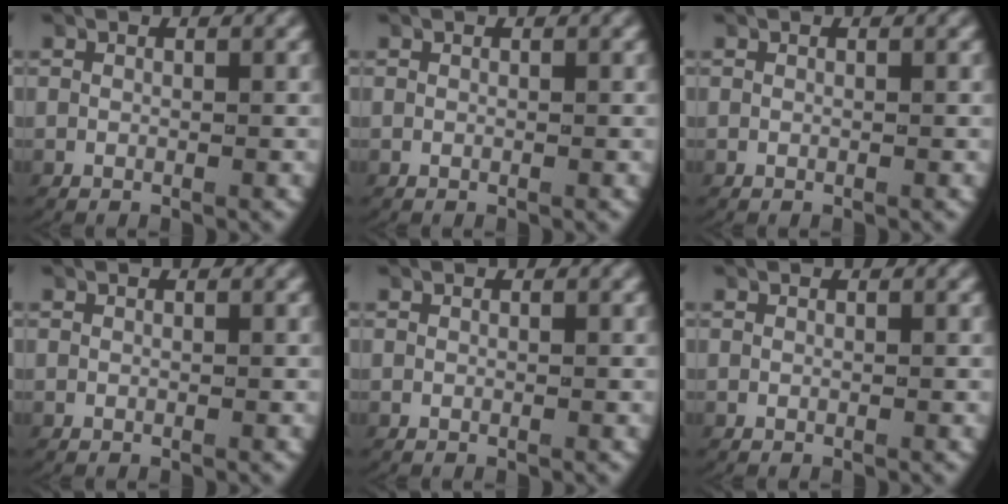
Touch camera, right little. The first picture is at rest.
{"total": 0.0}
{"total": 0.0}
{"total": 0.0}
{"total": 0.0}
{"total": 0.0}